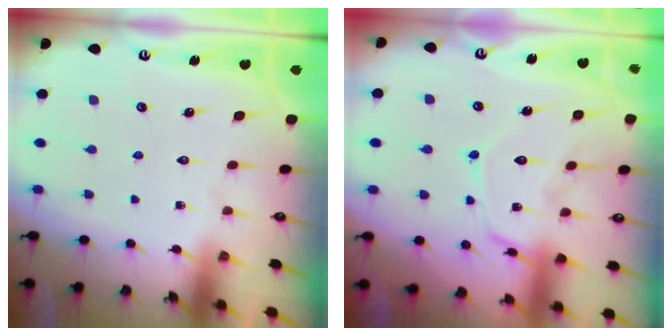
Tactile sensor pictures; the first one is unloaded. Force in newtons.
{"total": 12.1, "press": 12.1, "slide": 0.8}